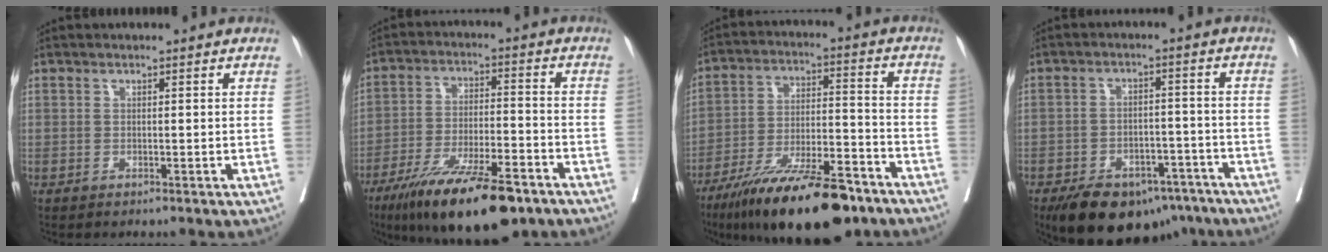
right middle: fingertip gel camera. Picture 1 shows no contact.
{"total": 17.4, "force": [-12.1, 4.0, 11.9], "torque": [-0.188, -0.021, -0.206]}
{"total": 19.4, "force": [-14.1, 4.5, 12.5], "torque": [-0.185, -0.007, -0.237]}
{"total": 15.4, "force": [-10.9, 7.8, 7.6], "torque": [-0.128, 0.006, -0.158]}